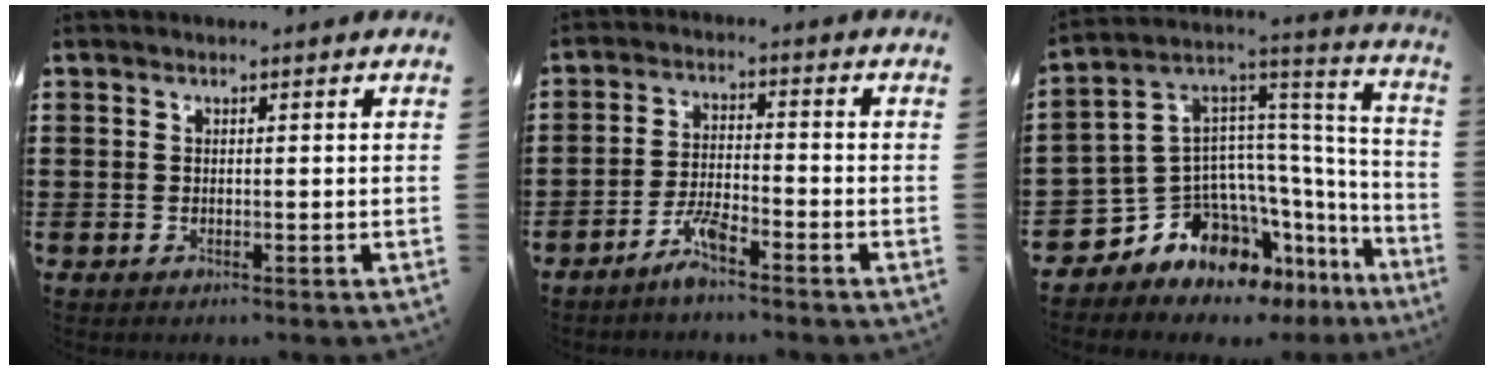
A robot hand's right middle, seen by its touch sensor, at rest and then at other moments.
{"total": 4.5, "force": [-3.5, 0.5, 2.8], "torque": [-0.062, 0.002, -0.069]}
{"total": 9.7, "force": [-7.2, 5.7, 3.1], "torque": [-0.106, -0.018, -0.145]}